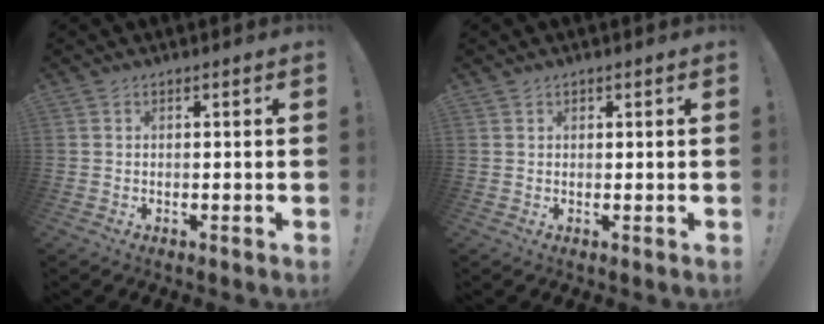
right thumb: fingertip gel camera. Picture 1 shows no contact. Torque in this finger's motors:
{"motor_torque": [0.11, 0.06, 0.08, -0.15, 0.00]}